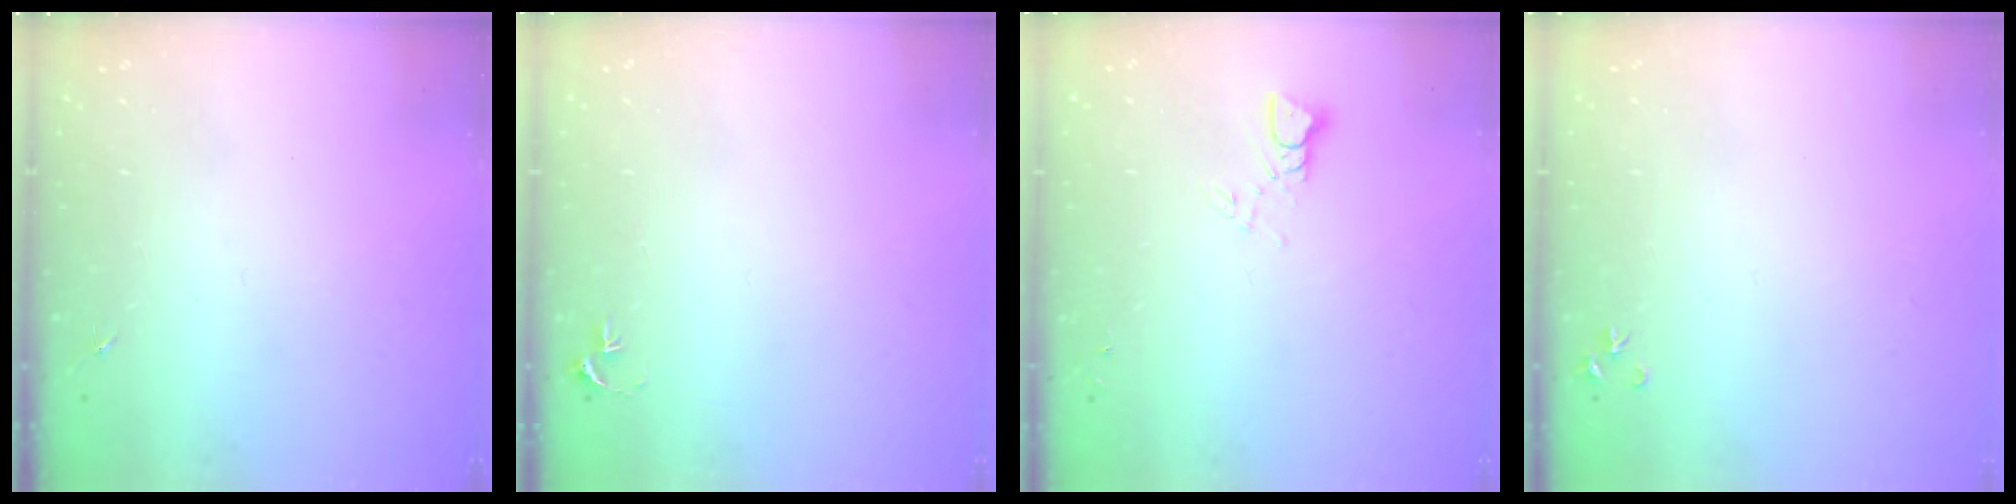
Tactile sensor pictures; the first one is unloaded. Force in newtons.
{"total": 2.7, "press": 2.7, "slide": 0.3}
{"total": 2.9, "press": 2.9, "slide": 0.2}
{"total": 3.2, "press": 3.2, "slide": 0.4}